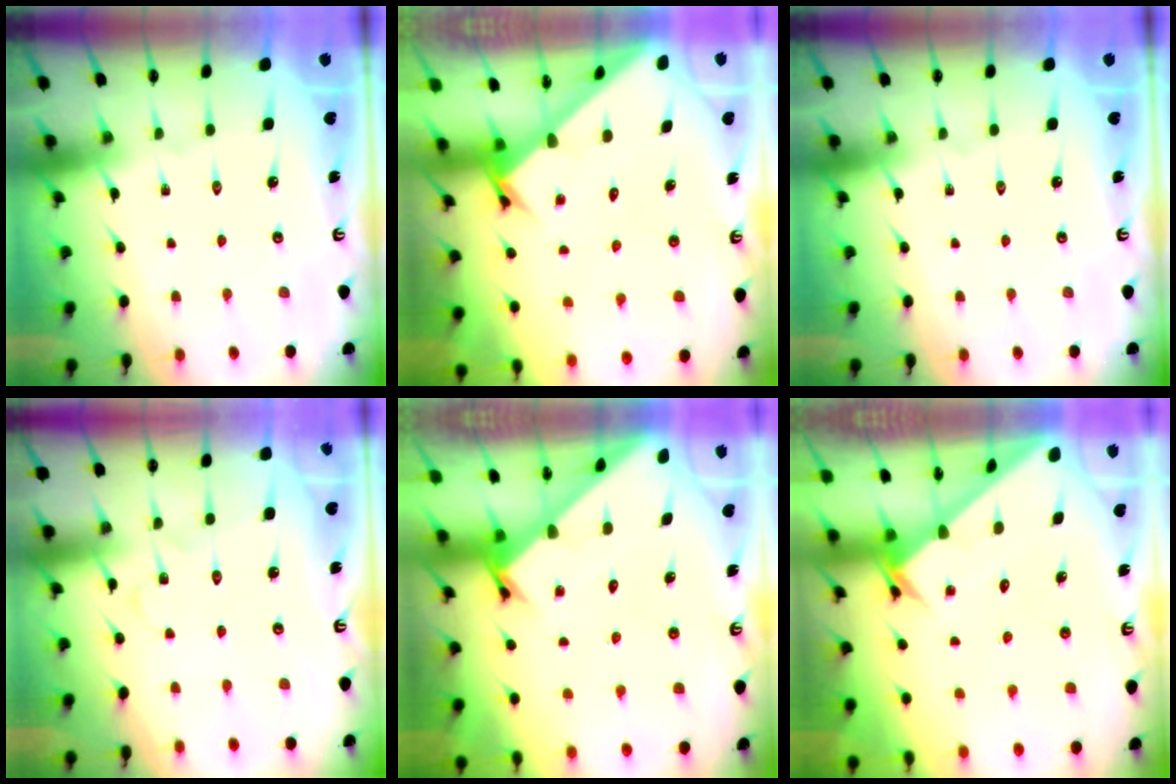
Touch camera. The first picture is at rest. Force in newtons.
{"total": 2.6, "press": 2.6, "slide": 0.3}
{"total": 0.0}
{"total": 6.3, "press": 6.3, "slide": 0.5}
{"total": 2.3, "press": 2.3, "slide": 0.2}
{"total": 2.9, "press": 2.9, "slide": 0.1}